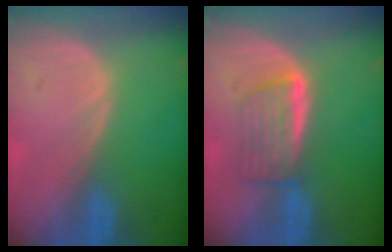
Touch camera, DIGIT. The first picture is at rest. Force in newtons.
{"total": 5.9, "press": 5.1, "slide": 2.8}